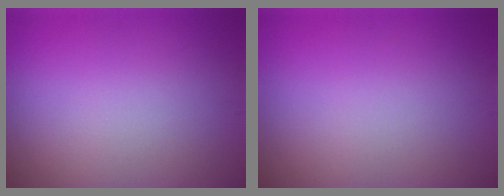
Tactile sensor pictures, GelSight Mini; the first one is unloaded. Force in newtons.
{"total": 0.0}